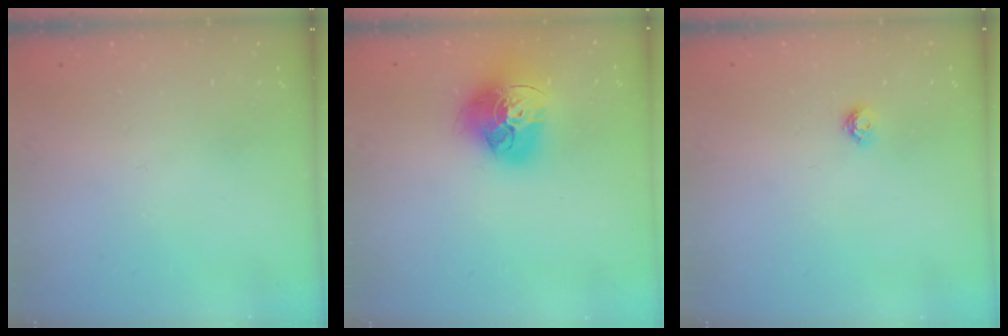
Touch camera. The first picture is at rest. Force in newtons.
{"total": 18.0, "press": 17.9, "slide": 1.9}
{"total": 4.6, "press": 4.6, "slide": 0.5}